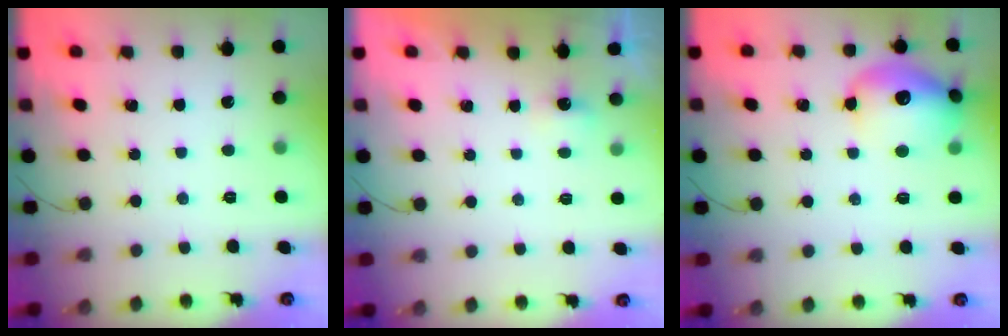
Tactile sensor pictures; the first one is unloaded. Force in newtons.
{"total": 3.6, "press": 1.5, "slide": 3.3}
{"total": 15.5, "press": 15.4, "slide": 1.7}